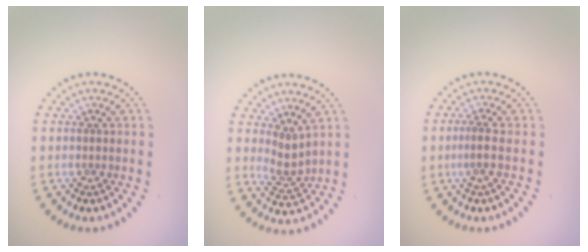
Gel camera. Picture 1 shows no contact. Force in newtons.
{"total": 2.1, "press": 1.5, "slide": 1.5}
{"total": 1.4, "press": 1.1, "slide": 0.9}